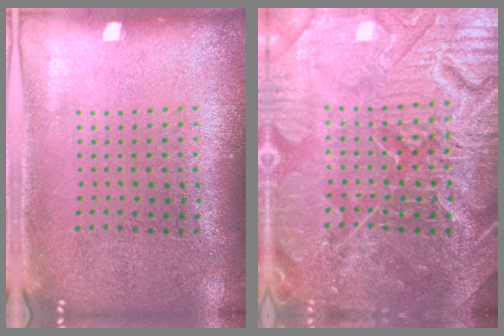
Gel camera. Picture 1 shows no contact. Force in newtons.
{"total": 7.7, "press": 7.7, "slide": 0.9}